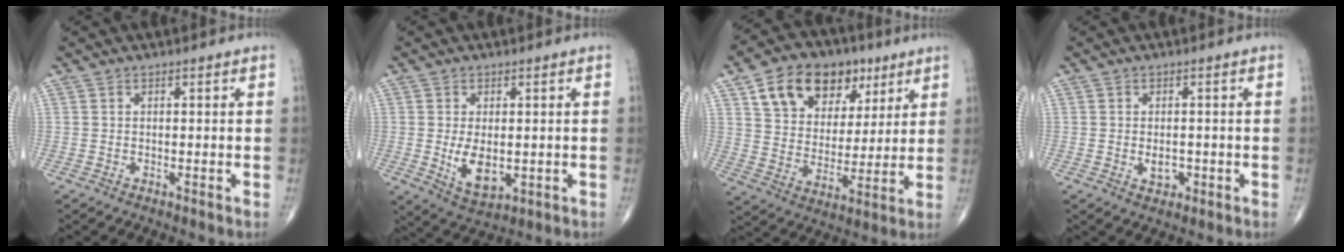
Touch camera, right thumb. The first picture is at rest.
{"total": 7.1, "force": [-0.6, 4.0, 5.8], "torque": [-0.093, -0.017, 0.002]}
{"total": 17.7, "force": [8.7, 12.0, 9.7], "torque": [-0.123, -0.014, 0.150]}
{"total": 2.8, "force": [-0.6, 1.9, 1.9], "torque": [-0.022, 0.001, -0.004]}